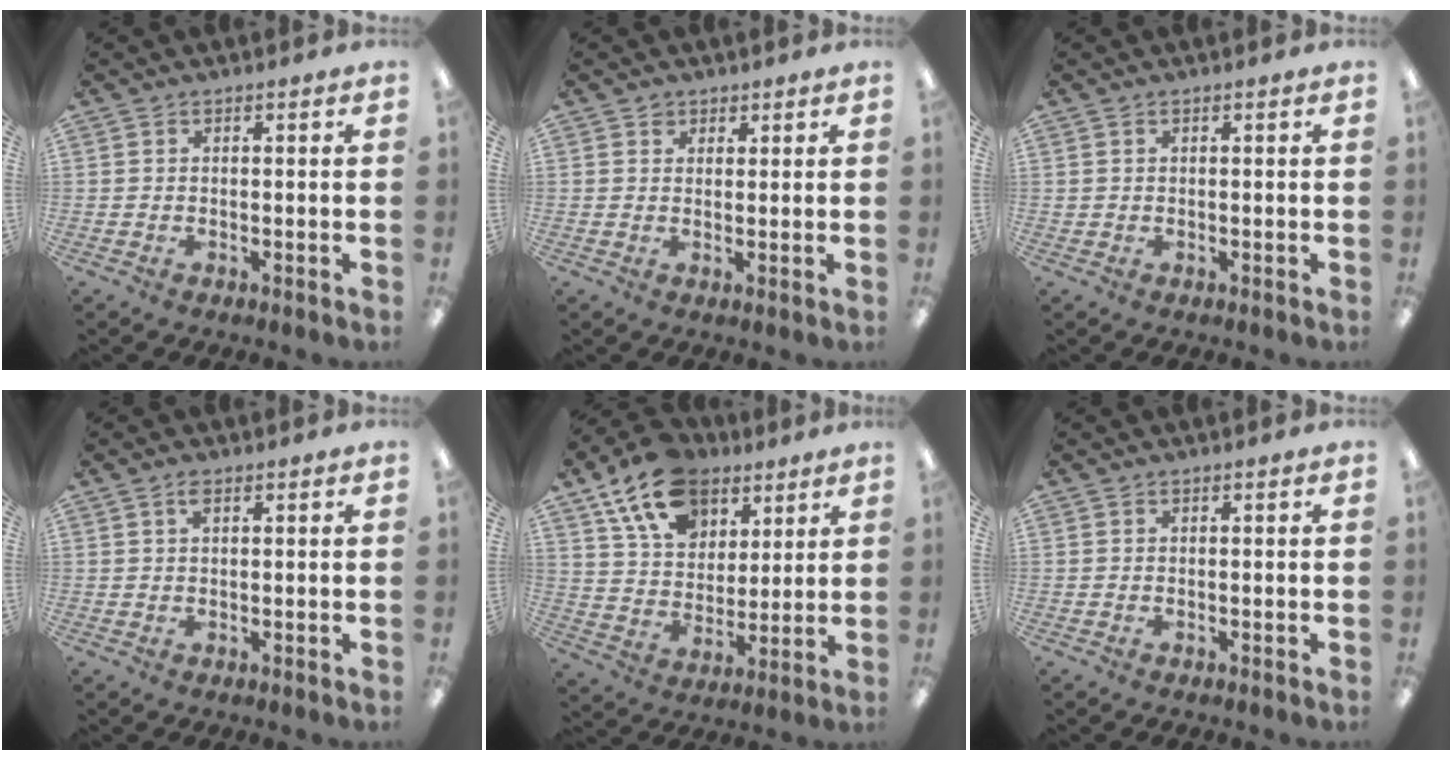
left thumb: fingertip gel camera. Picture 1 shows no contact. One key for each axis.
{"total": 2.2, "fx": 1.5, "fy": 1.6, "fz": 0.2, "tx": 0.011, "ty": -0.006, "tz": 0.025}
{"total": 1.0, "fx": 0.5, "fy": 0.6, "fz": 0.6, "tx": -0.013, "ty": 0.004, "tz": 0.008}
{"total": 2.3, "fx": 1.3, "fy": 1.0, "fz": 1.6, "tx": -0.029, "ty": 0.001, "tz": 0.020}
{"total": 17.7, "fx": 11.0, "fy": 11.0, "fz": 8.4, "tx": -0.150, "ty": -0.045, "tz": 0.204}
{"total": 0.0}